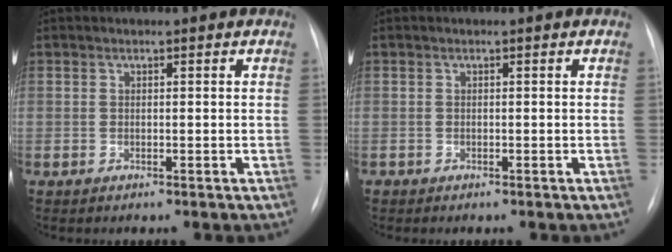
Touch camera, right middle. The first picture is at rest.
{"total": 0.0}